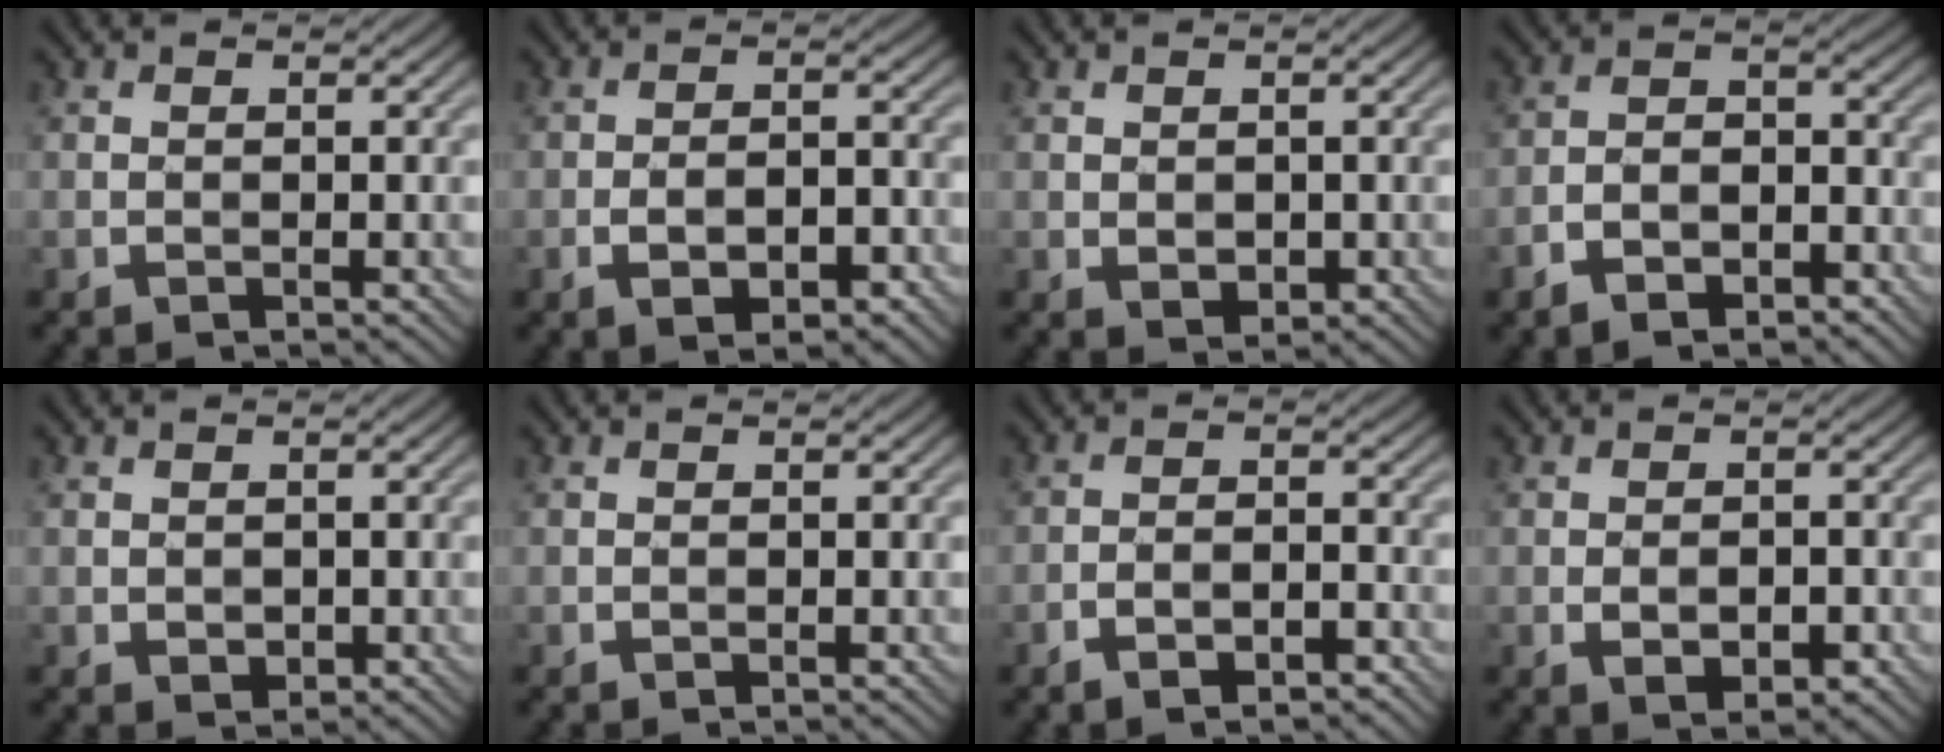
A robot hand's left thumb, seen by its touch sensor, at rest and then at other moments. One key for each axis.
{"total": 5.2, "fx": -2.5, "fy": 2.4, "fz": 3.9, "tx": -0.064, "ty": 0.001, "tz": -0.041}
{"total": 1.4, "fx": 0.1, "fy": 1.1, "fz": 0.9, "tx": -0.020, "ty": -0.006, "tz": 0.007}
{"total": 5.9, "fx": -4.0, "fy": 3.0, "fz": 3.2, "tx": -0.052, "ty": -0.002, "tz": -0.078}
{"total": 1.1, "fx": 0.1, "fy": 0.9, "fz": 0.6, "tx": -0.013, "ty": -0.006, "tz": 0.005}
{"total": 0.0}
{"total": 4.0, "fx": -2.7, "fy": 1.5, "fz": 2.6, "tx": -0.044, "ty": 0.004, "tz": -0.046}
{"total": 3.8, "fx": -1.3, "fy": 2.1, "fz": 2.9, "tx": -0.046, "ty": -0.005, "tz": -0.018}